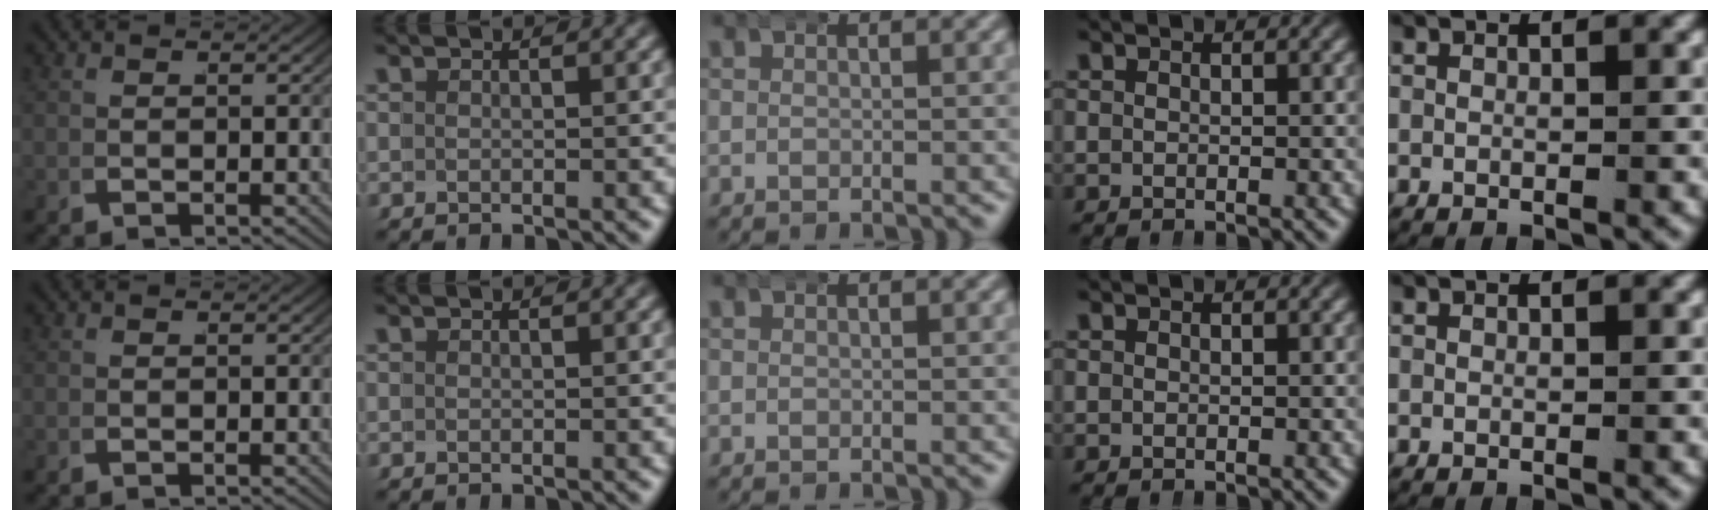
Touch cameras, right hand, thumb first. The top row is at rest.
{}